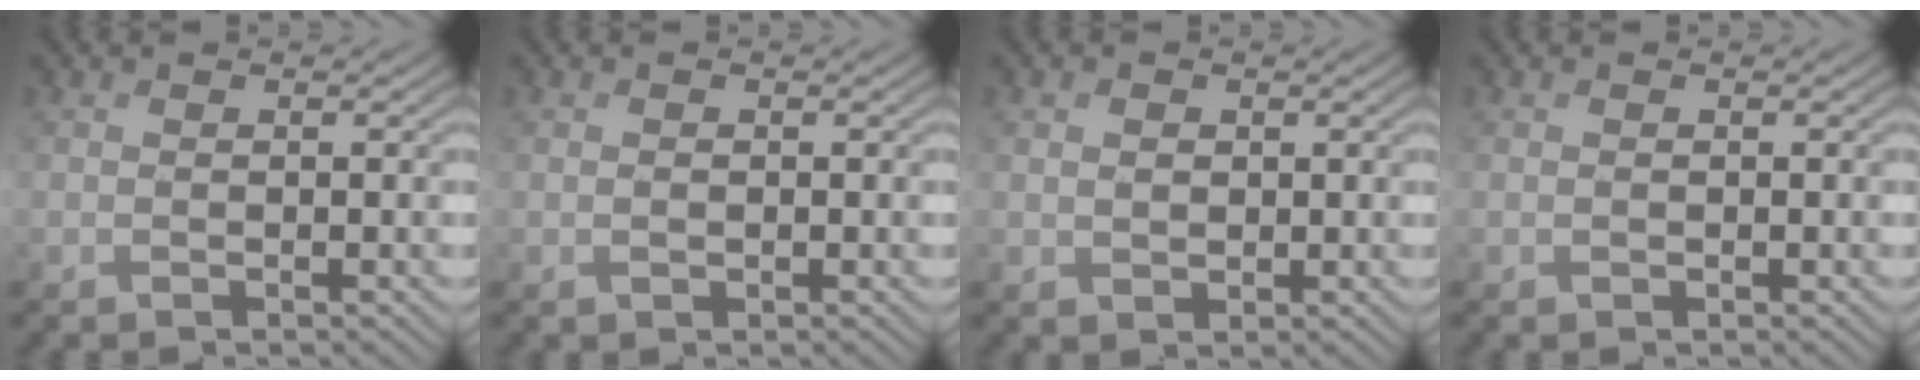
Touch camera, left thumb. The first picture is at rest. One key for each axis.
{"total": 0.7, "fx": 0.0, "fy": 0.5, "fz": 0.6, "tx": -0.012, "ty": -0.001, "tz": -0.001}
{"total": 1.6, "fx": 0.4, "fy": 1.3, "fz": 0.8, "tx": -0.022, "ty": -0.003, "tz": 0.008}
{"total": 0.0}